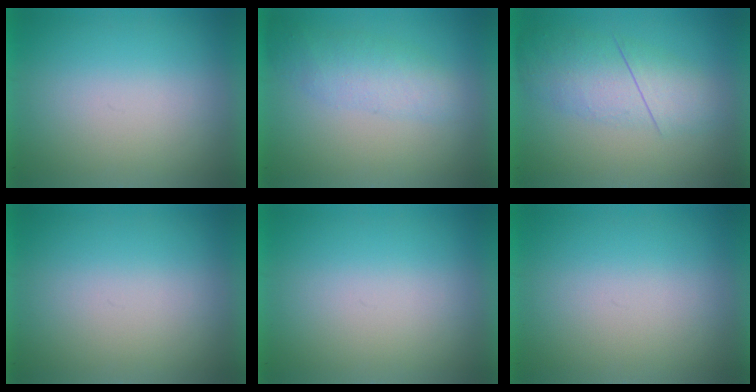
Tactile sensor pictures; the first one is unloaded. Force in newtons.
{"total": 2.3}
{"total": 3.0}
{"total": 0.0}
{"total": 0.0}
{"total": 0.0}